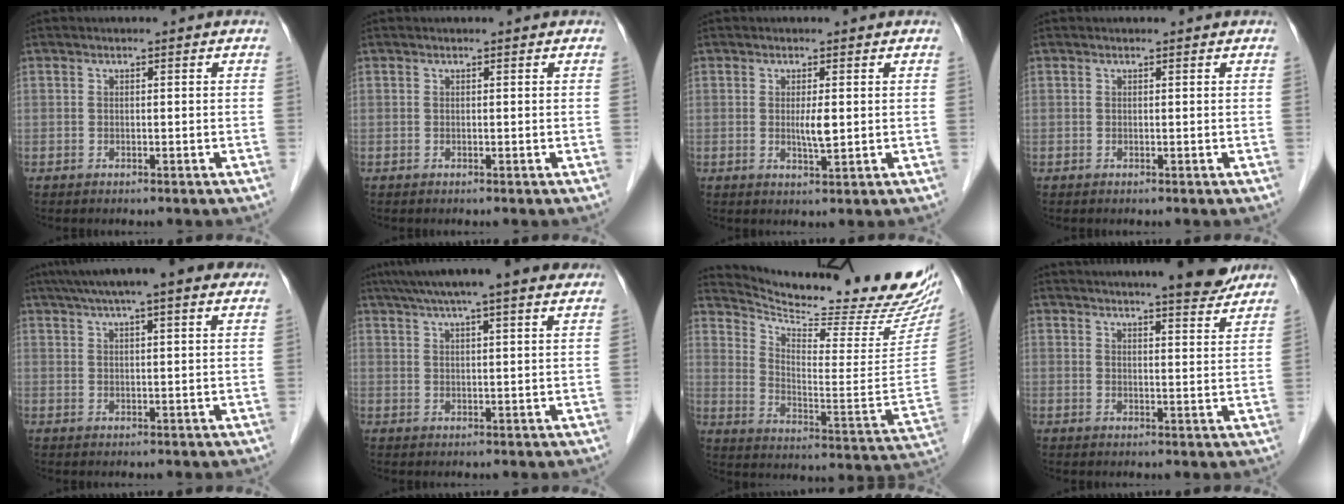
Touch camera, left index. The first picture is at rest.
{"total": 0.0}
{"total": 2.5, "force": [0.4, 0.3, 2.4], "torque": [-0.046, -0.004, 0.008]}
{"total": 0.8, "force": [0.8, 0.1, 0.1], "torque": [-0.007, 0.006, 0.009]}
{"total": 12.6, "force": [9.4, 1.9, 8.2], "torque": [-0.132, 0.047, 0.129]}
{"total": 14.7, "force": [11.9, 1.2, 8.5], "torque": [-0.139, 0.042, 0.162]}
{"total": 25.6, "force": [23.3, 1.9, 10.6], "torque": [-0.177, -0.097, 0.317]}
{"total": 12.2, "force": [10.8, 1.0, 5.5], "torque": [-0.076, 0.000, 0.132]}